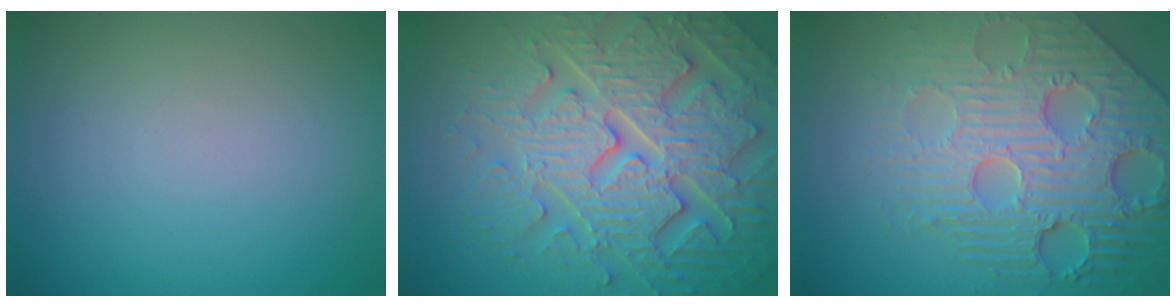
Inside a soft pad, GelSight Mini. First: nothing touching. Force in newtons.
{"total": 7.9, "press": 7.7, "slide": 1.9}
{"total": 8.0, "press": 6.1, "slide": 5.2}